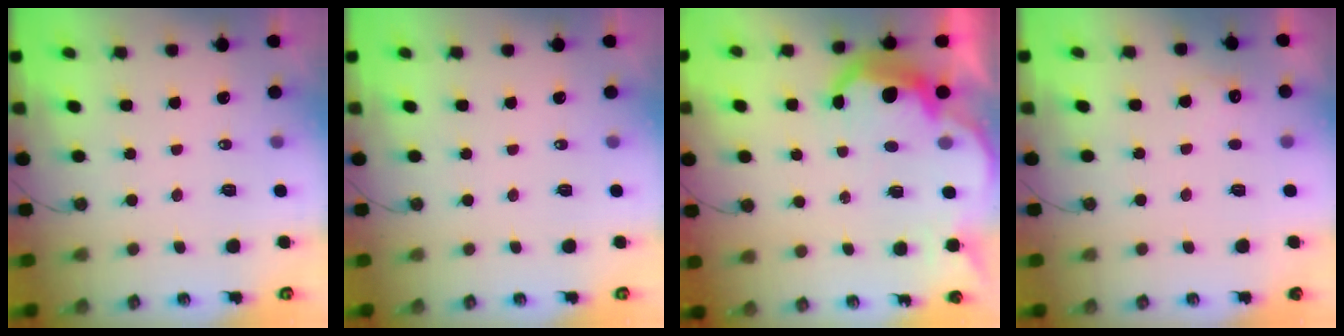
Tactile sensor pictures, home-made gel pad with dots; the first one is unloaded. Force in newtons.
{"total": 0.0}
{"total": 11.2, "press": 11.2, "slide": 0.9}
{"total": 4.0, "press": 3.8, "slide": 1.1}